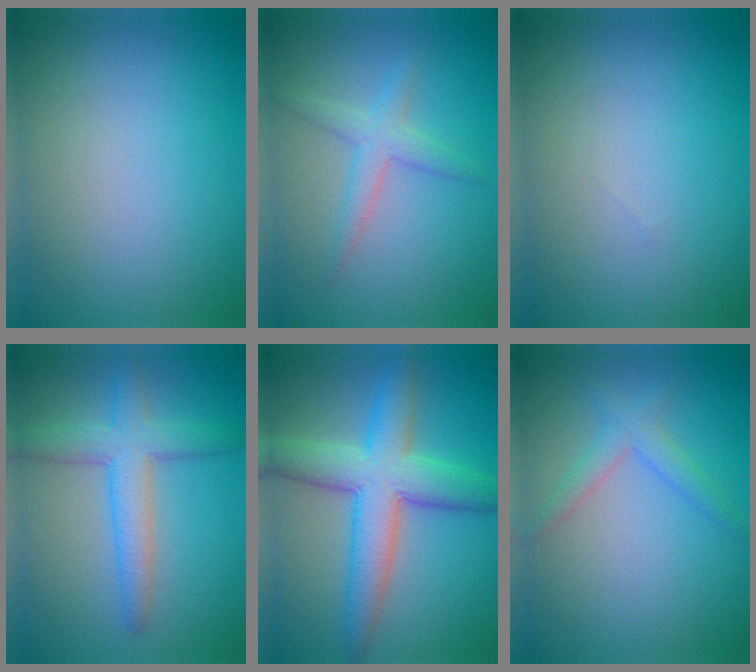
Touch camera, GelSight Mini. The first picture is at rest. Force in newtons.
{"total": 2.5, "press": 2.5, "slide": 0.0}
{"total": 0.0}
{"total": 4.5, "press": 4.5, "slide": 0.2}
{"total": 7.4, "press": 7.3, "slide": 0.4}
{"total": 2.1, "press": 2.1, "slide": 0.1}